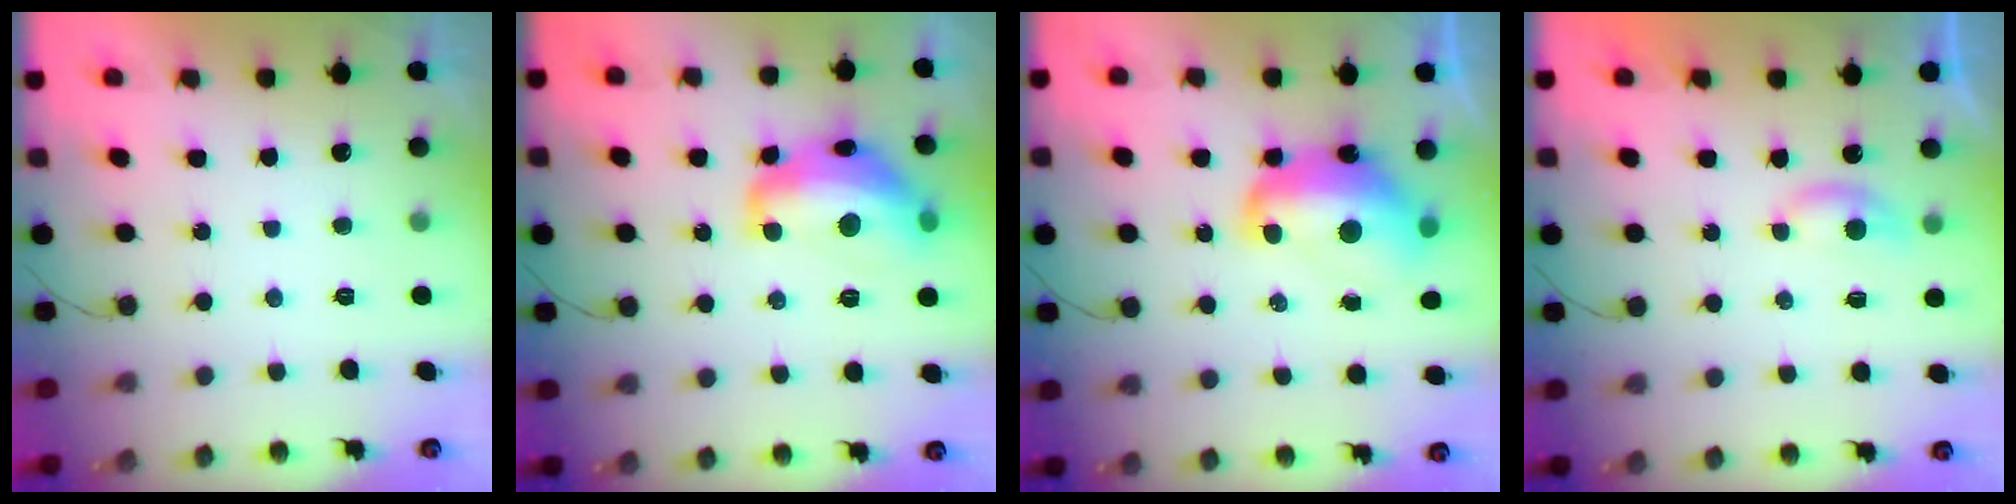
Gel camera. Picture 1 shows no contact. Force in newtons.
{"total": 15.5, "press": 15.5, "slide": 0.8}
{"total": 14.9, "press": 14.9, "slide": 1.1}
{"total": 3.3, "press": 3.2, "slide": 0.3}